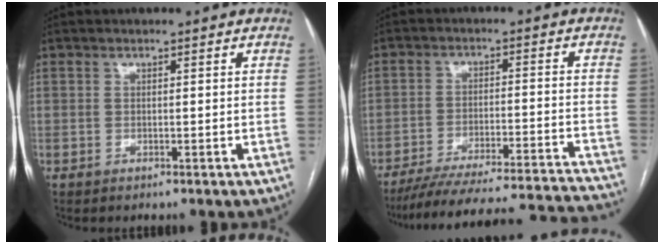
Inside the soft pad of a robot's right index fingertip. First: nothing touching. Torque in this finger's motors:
{"motor_torque": [-0.62, -1.52, 0.25, 0.10]}